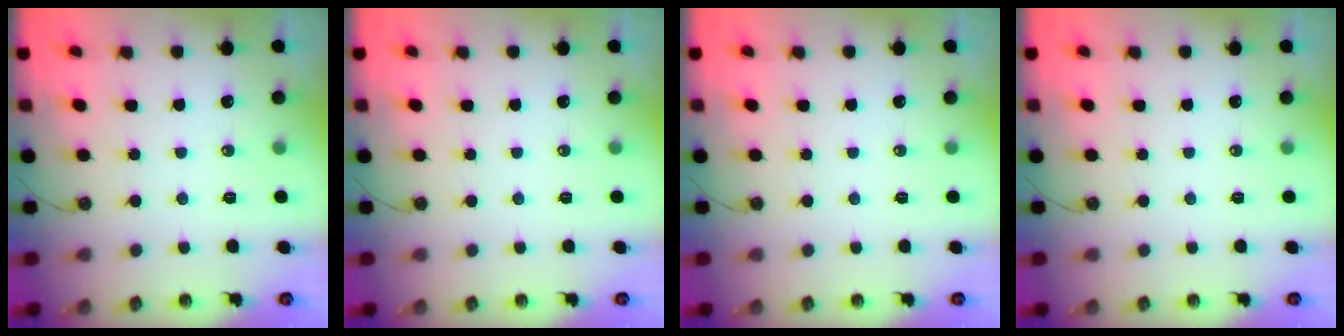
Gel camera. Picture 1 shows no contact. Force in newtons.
{"total": 0.0}
{"total": 0.0}
{"total": 0.0}